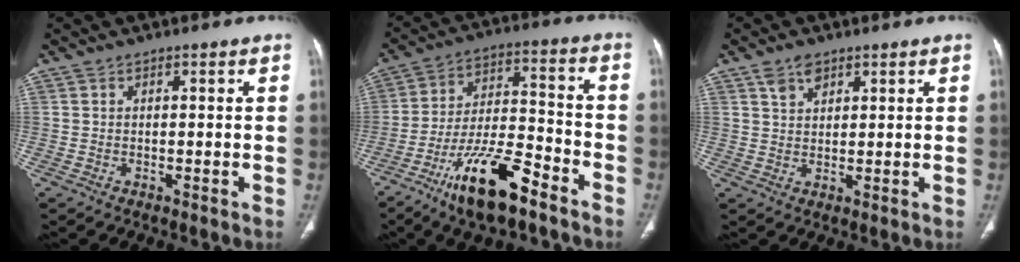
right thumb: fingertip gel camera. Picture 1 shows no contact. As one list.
[{"total": 16.1, "force": [-10.3, 5.1, 11.3], "torque": [-0.203, 0.064, -0.182]}, {"total": 3.7, "force": [2.4, 2.1, 1.8], "torque": [-0.022, -0.011, 0.047]}]